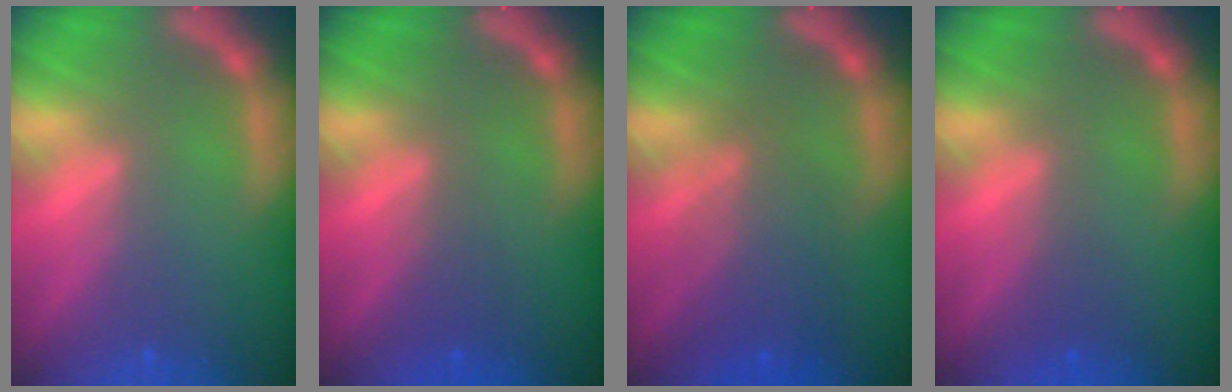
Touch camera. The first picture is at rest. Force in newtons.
{"total": 1.5}
{"total": 5.1}
{"total": 1.0}